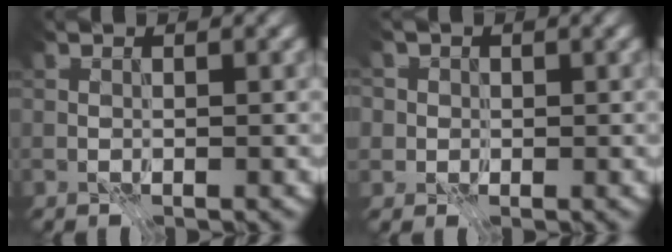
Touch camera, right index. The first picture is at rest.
{"total": 3.4, "force": [1.1, 3.1, 0.9], "torque": [-0.004, 0.013, 0.000]}